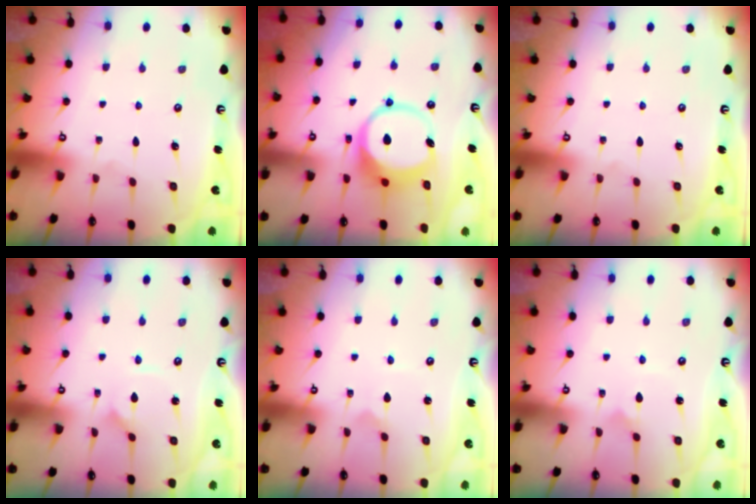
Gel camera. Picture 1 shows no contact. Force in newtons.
{"total": 9.7, "press": 9.6, "slide": 1.5}
{"total": 0.0}
{"total": 1.2, "press": 1.2, "slide": 0.2}
{"total": 0.0}
{"total": 1.5, "press": 1.5, "slide": 0.0}